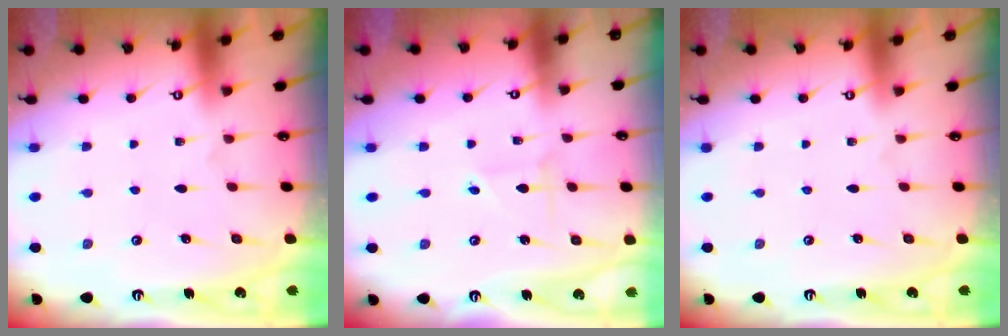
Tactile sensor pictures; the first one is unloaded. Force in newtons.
{"total": 1.7, "press": 1.7, "slide": 0.1}
{"total": 0.0}